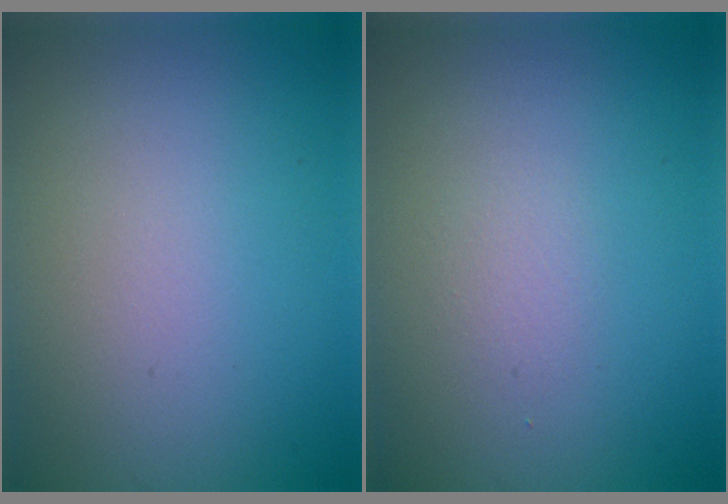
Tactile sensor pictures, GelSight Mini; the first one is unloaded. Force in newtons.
{"total": 0.8, "press": 0.8, "slide": 0.0}